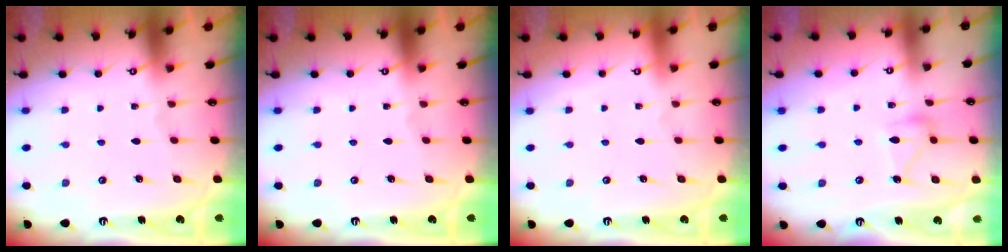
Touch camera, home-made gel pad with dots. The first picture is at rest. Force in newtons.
{"total": 0.0}
{"total": 3.9, "press": 3.9, "slide": 0.1}
{"total": 11.1, "press": 11.1, "slide": 0.6}